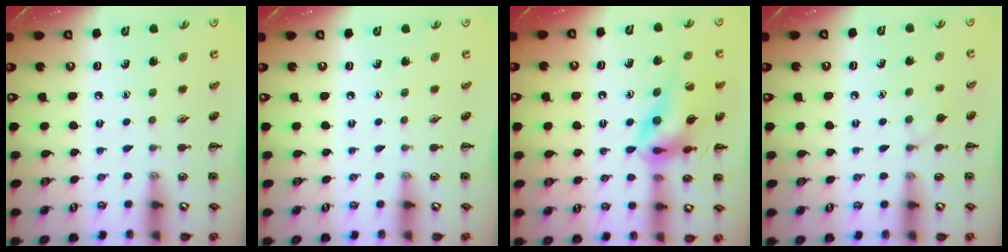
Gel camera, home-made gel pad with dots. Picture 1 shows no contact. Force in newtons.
{"total": 0.0}
{"total": 14.3, "press": 13.9, "slide": 3.4}
{"total": 6.5, "press": 6.2, "slide": 1.9}